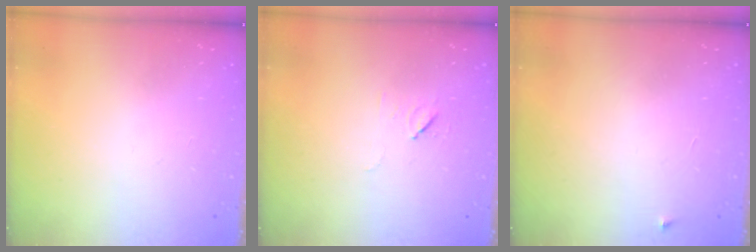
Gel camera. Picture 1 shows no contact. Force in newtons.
{"total": 5.4, "press": 5.3, "slide": 1.0}
{"total": 2.5, "press": 2.4, "slide": 0.4}